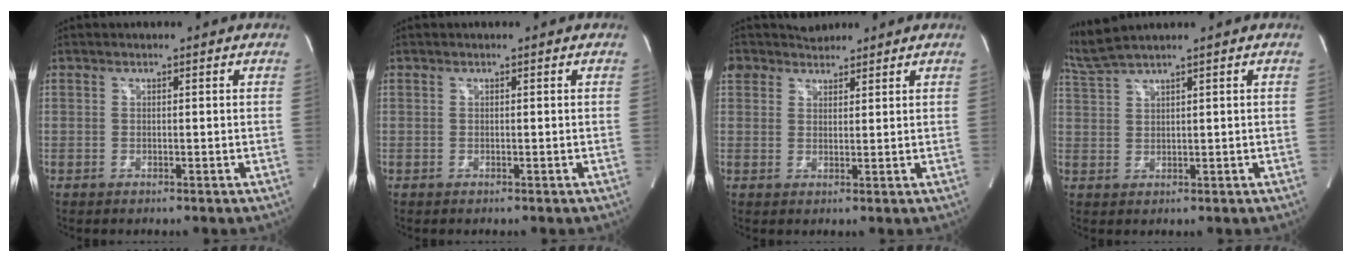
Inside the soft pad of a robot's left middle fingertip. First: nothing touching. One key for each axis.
{"total": 0.0}
{"total": 4.7, "fx": 3.9, "fy": 2.6, "fz": 0.1, "tx": -0.001, "ty": 0.026, "tz": 0.071}
{"total": 4.3, "fx": 3.8, "fy": -1.4, "fz": 1.3, "tx": -0.046, "ty": 0.010, "tz": 0.087}